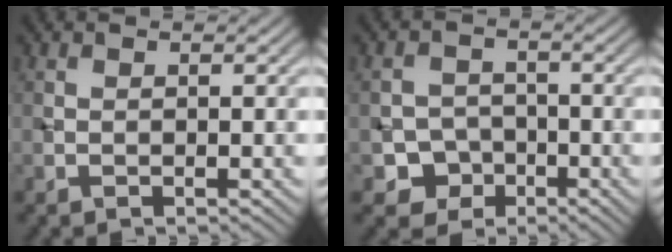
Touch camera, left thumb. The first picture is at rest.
{"total": 4.1, "force": [-1.9, 3.5, 1.1], "torque": [-0.009, -0.002, -0.043]}